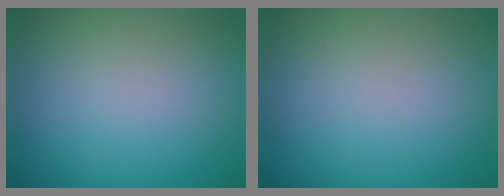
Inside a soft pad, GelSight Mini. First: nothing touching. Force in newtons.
{"total": 0.0}